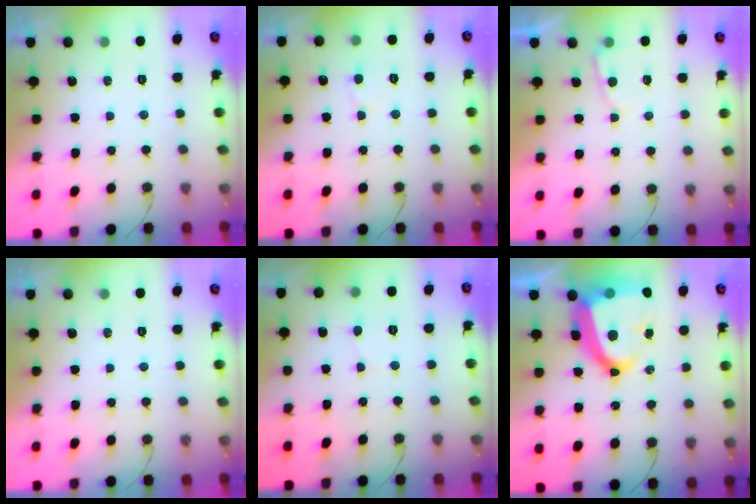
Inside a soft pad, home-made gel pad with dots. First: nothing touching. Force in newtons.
{"total": 5.2, "press": 5.1, "slide": 0.5}
{"total": 3.0, "press": 2.9, "slide": 0.3}
{"total": 0.0}
{"total": 1.6, "press": 1.6, "slide": 0.1}
{"total": 19.7, "press": 19.6, "slide": 2.0}